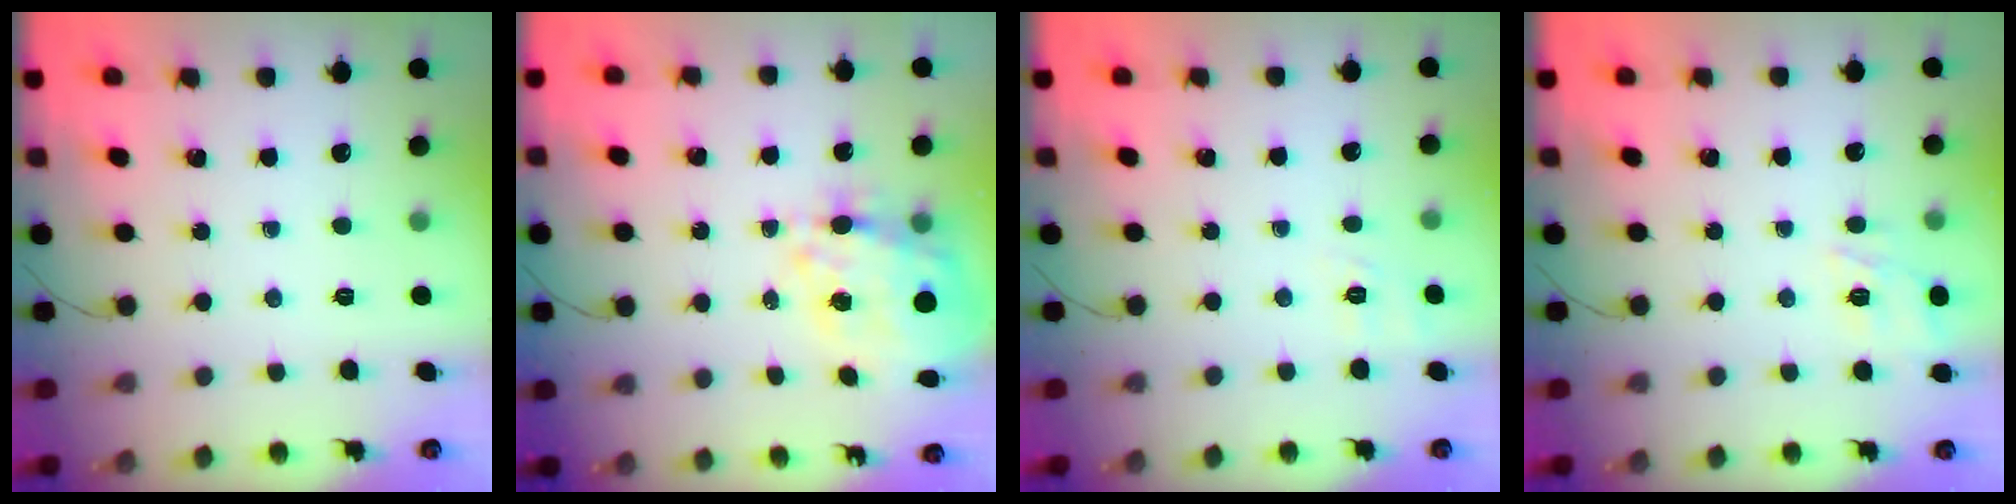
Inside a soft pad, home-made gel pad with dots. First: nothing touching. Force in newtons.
{"total": 16.3, "press": 15.7, "slide": 4.3}
{"total": 2.1, "press": 0.8, "slide": 1.9}
{"total": 9.6, "press": 9.5, "slide": 1.5}